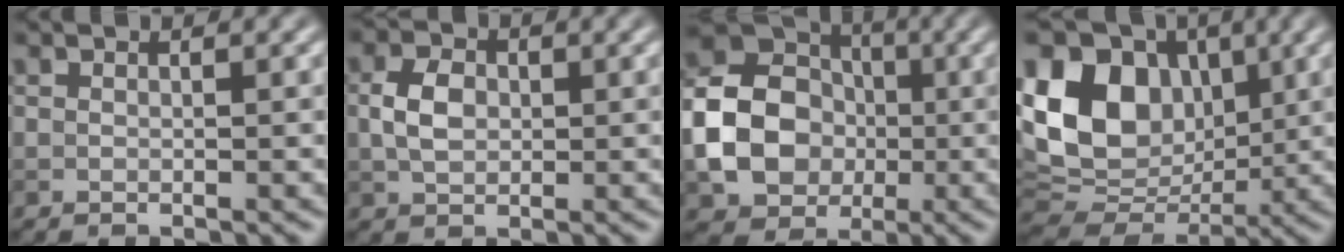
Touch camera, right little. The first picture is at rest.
{"total": 3.3, "force": [0.2, 2.4, 2.3], "torque": [-0.050, 0.005, -0.001]}
{"total": 8.9, "force": [-1.4, 7.1, 5.2], "torque": [-0.097, 0.003, -0.036]}
{"total": 13.3, "force": [2.6, 10.0, 8.4], "torque": [-0.178, 0.021, 0.041]}